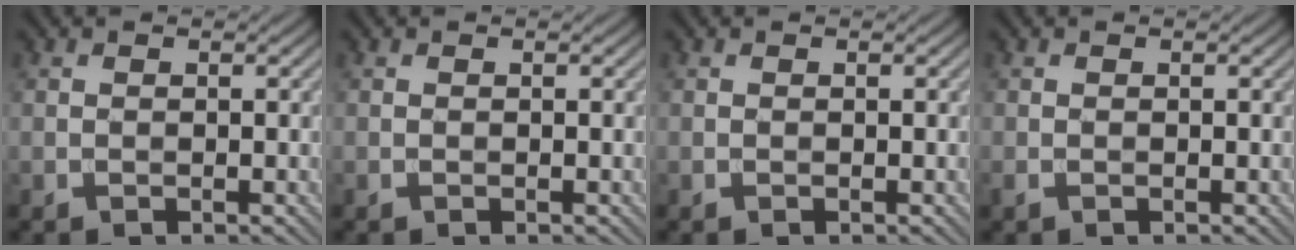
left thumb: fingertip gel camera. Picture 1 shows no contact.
{"total": 0.0}
{"total": 0.0}
{"total": 0.8, "force": [-0.4, 0.5, 0.5], "torque": [-0.015, -0.005, -0.008]}